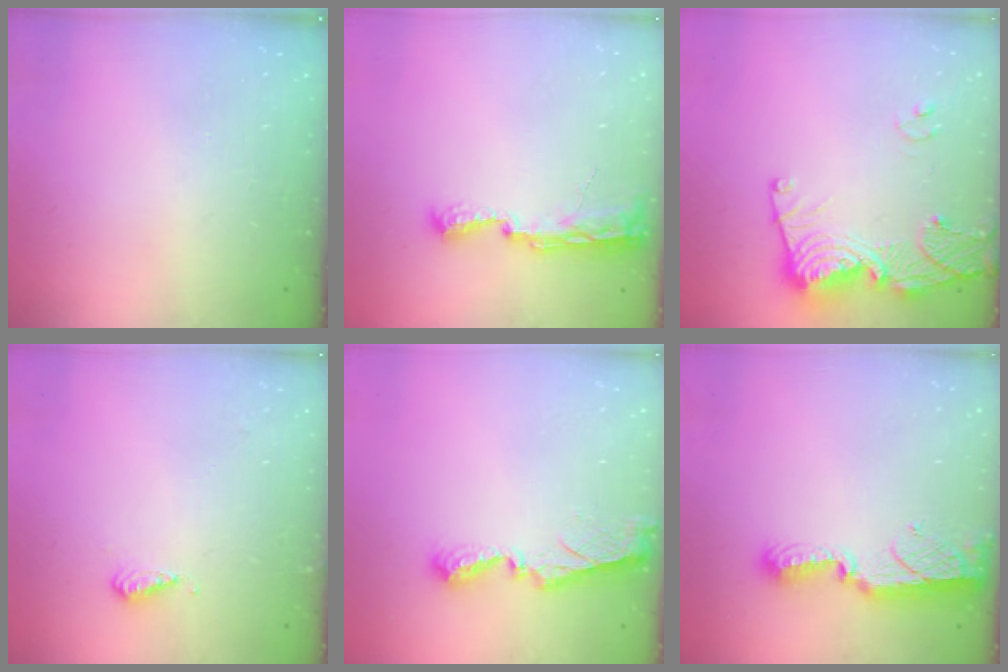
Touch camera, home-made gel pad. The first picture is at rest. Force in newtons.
{"total": 10.6, "press": 9.1, "slide": 5.5}
{"total": 14.9, "press": 14.8, "slide": 1.7}
{"total": 3.7, "press": 3.6, "slide": 1.0}
{"total": 7.8, "press": 7.8, "slide": 0.5}
{"total": 11.5, "press": 10.3, "slide": 5.0}